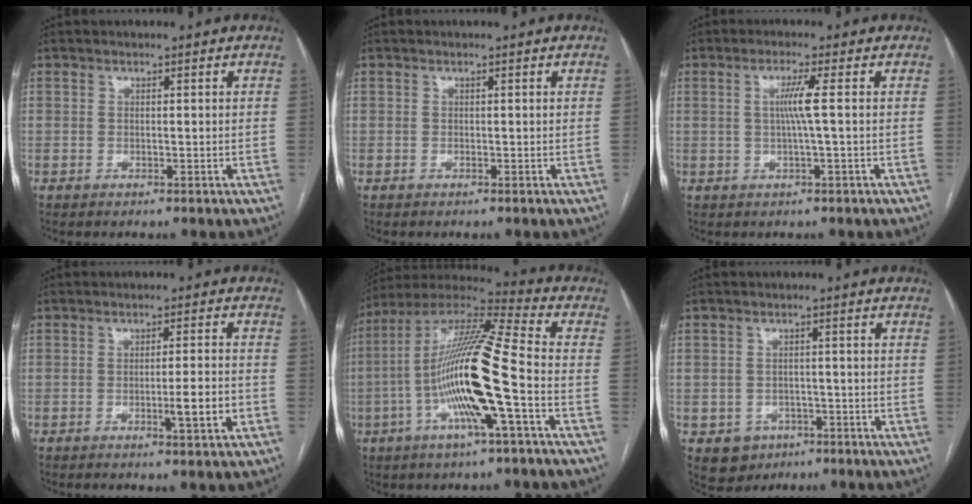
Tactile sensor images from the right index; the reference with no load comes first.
{"total": 0.0}
{"total": 3.4, "force": [0.3, -0.8, 3.3], "torque": [-0.066, 0.000, 0.005]}
{"total": 5.0, "force": [-1.7, -0.1, 4.7], "torque": [-0.068, -0.005, -0.023]}
{"total": 18.8, "force": [-4.1, 0.8, 18.3], "torque": [-0.354, 0.001, -0.085]}
{"total": 4.5, "force": [-2.1, 3.9, 0.9], "torque": [-0.007, 0.008, -0.022]}